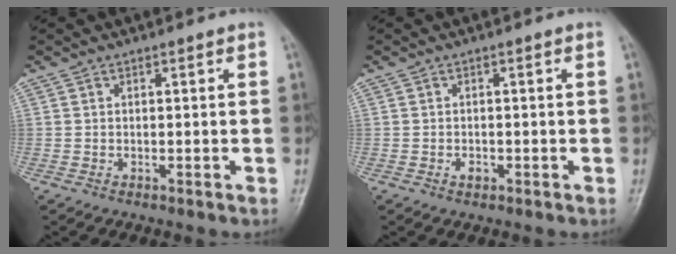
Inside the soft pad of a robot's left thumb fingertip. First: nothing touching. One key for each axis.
{"total": 1.2, "fx": -0.7, "fy": 0.8, "fz": 0.6, "tx": -0.007, "ty": 0.004, "tz": -0.010}